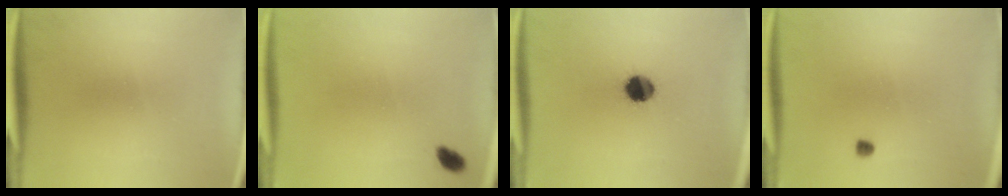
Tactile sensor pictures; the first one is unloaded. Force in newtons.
{"total": 1.8}
{"total": 7.9}
{"total": 1.0}